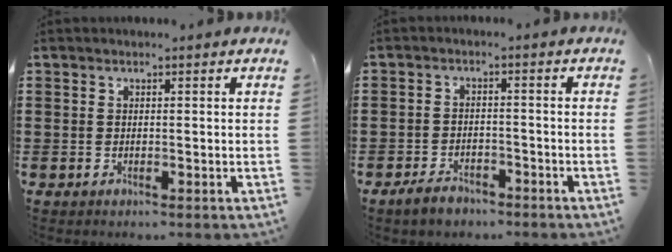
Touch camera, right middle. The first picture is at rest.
{"total": 3.1, "force": [-2.7, 1.2, 1.0], "torque": [-0.026, 0.006, -0.055]}